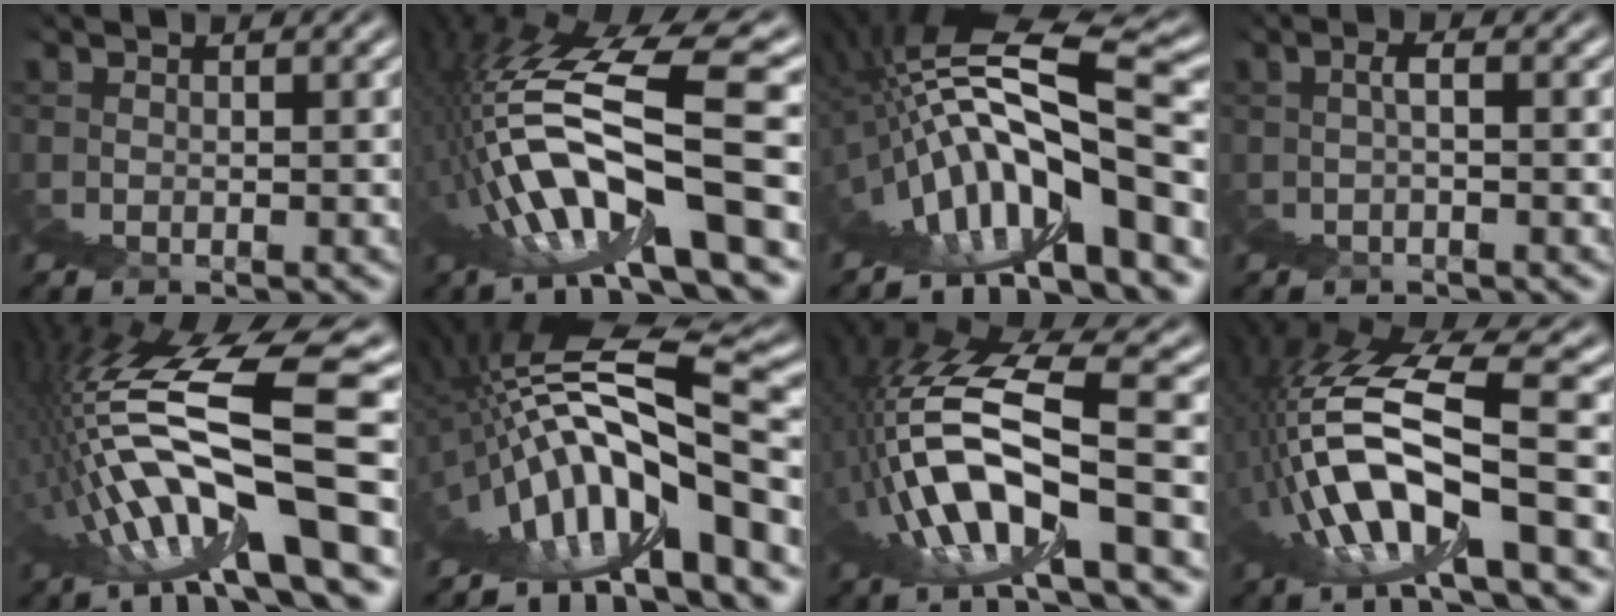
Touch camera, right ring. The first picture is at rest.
{"total": 10.9, "force": [3.7, 0.9, 10.2], "torque": [-0.202, 0.032, 0.060]}
{"total": 11.8, "force": [3.2, 3.4, 10.9], "torque": [-0.169, 0.042, 0.037]}
{"total": 0.9, "force": [-0.1, -0.5, 0.7], "torque": [-0.017, 0.005, -0.001]}
{"total": 11.8, "force": [4.7, 0.7, 10.8], "torque": [-0.200, 0.038, 0.074]}
{"total": 11.6, "force": [2.6, 3.0, 10.9], "torque": [-0.165, 0.042, 0.032]}
{"total": 12.0, "force": [3.7, 3.6, 10.8], "torque": [-0.214, 0.034, 0.054]}
{"total": 11.2, "force": [3.7, 2.5, 10.3], "torque": [-0.208, 0.034, 0.057]}